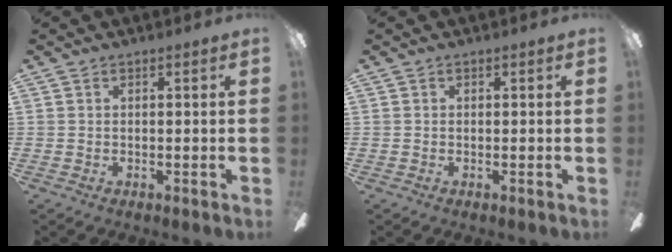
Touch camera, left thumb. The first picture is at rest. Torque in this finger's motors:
{"motor_torque": [-0.08, 0.06, -0.10, 0.10, 0.00]}